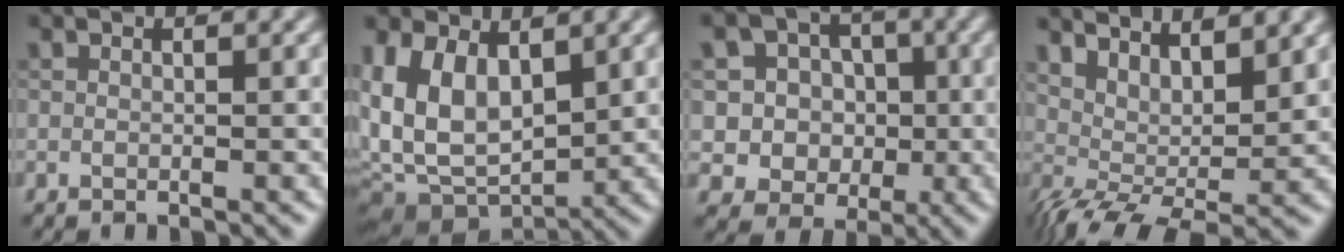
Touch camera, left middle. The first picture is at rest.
{"total": 8.7, "force": [0.9, 5.3, 6.9], "torque": [-0.145, -0.006, 0.017]}
{"total": 6.3, "force": [0.7, 5.9, 2.1], "torque": [-0.023, 0.019, -0.010]}
{"total": 6.1, "force": [2.9, 2.2, 4.9], "torque": [-0.083, 0.000, 0.055]}